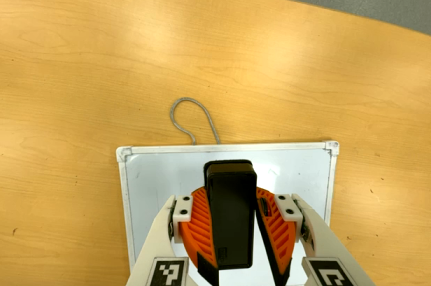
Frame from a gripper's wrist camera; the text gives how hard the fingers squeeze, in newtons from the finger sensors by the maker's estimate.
{"total": 9.6, "left": 9.4, "right": 9.8}